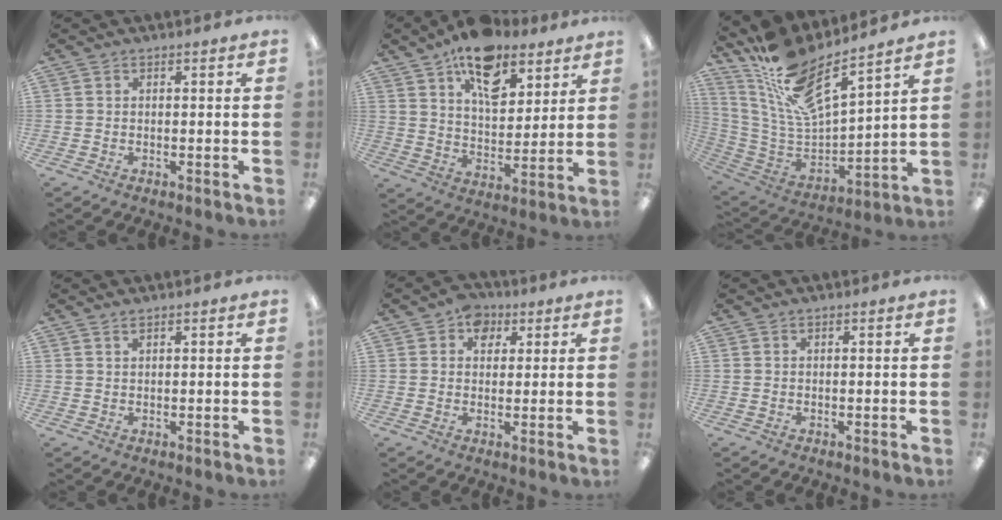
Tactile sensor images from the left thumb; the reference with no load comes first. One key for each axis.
{"total": 15.7, "fx": 10.5, "fy": 8.2, "fz": 8.3, "tx": -0.120, "ty": -0.055, "tz": 0.185}
{"total": 15.6, "fx": 12.1, "fy": 3.2, "fz": 9.2, "tx": -0.205, "ty": -0.103, "tz": 0.211}
{"total": 1.0, "fx": 0.7, "fy": 0.3, "fz": 0.6, "tx": -0.013, "ty": 0.001, "tz": 0.013}
{"total": 5.2, "fx": 2.5, "fy": 4.1, "fz": 2.0, "tx": -0.018, "ty": 0.000, "tz": 0.040}
{"total": 0.0}